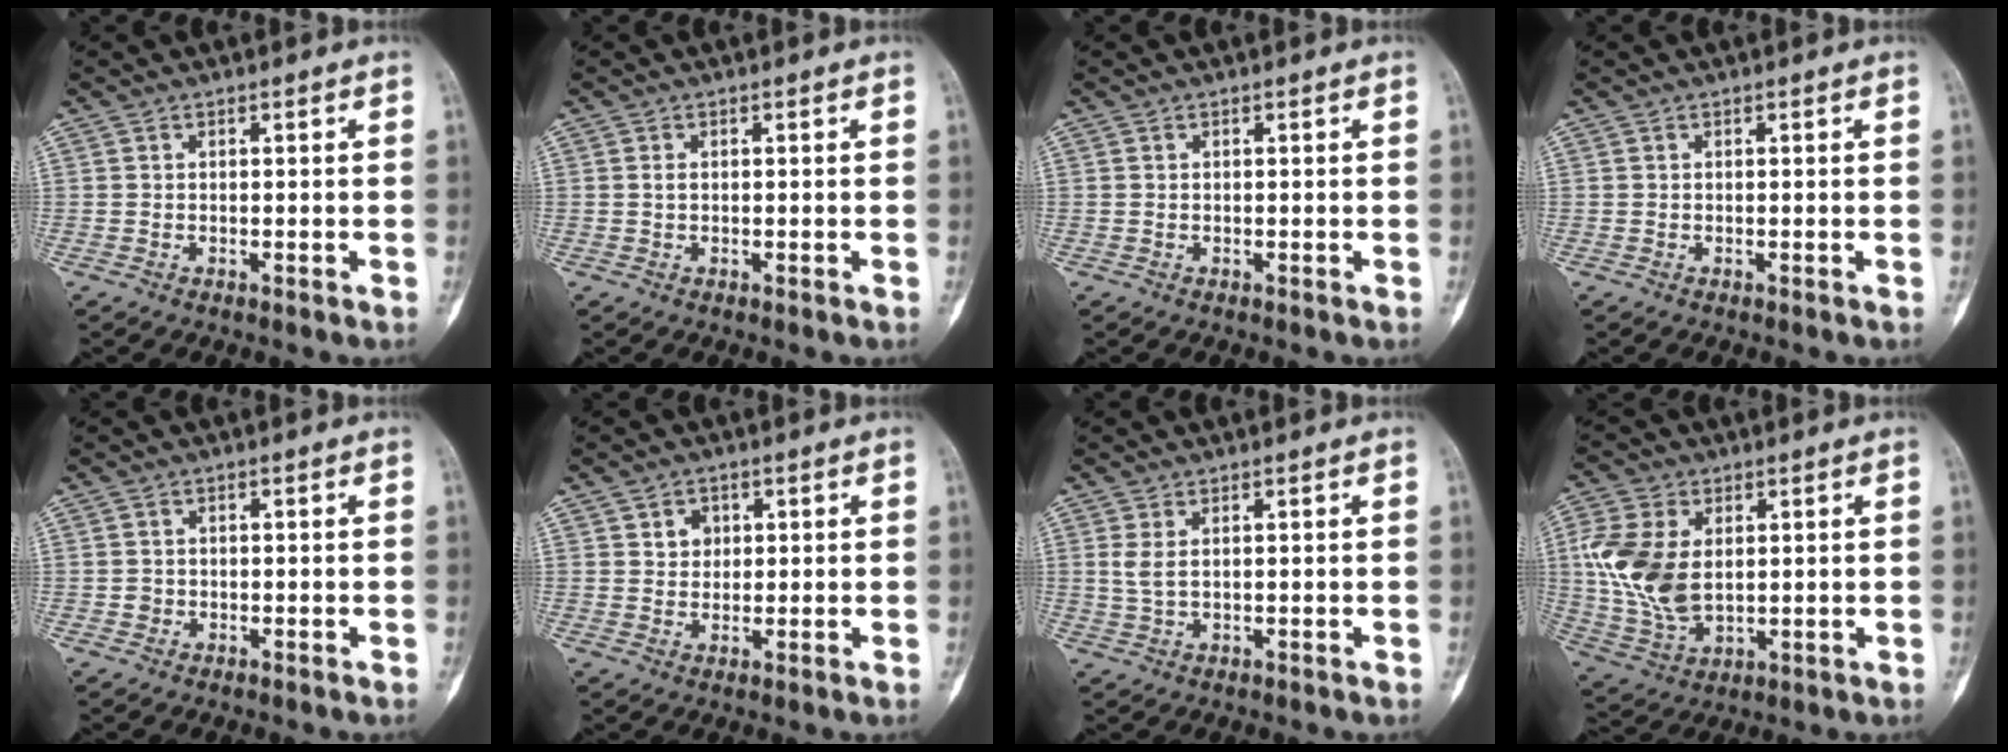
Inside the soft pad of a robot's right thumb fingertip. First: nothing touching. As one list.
[{"total": 0.8, "force": [0.2, 0.5, 0.6], "torque": [-0.011, 0.004, 0.004]}, {"total": 0.0}, {"total": 0.0}, {"total": 1.0, "force": [-0.2, 0.9, 0.2], "torque": [0.002, 0.004, -0.004]}, {"total": 3.1, "force": [1.1, 2.6, 1.2], "torque": [-0.002, -0.004, 0.018]}, {"total": 2.6, "force": [0.8, 1.1, 2.2], "torque": [-0.053, 0.001, 0.025]}, {"total": 14.0, "force": [2.1, 8.9, 10.5], "torque": [-0.218, -0.006, 0.048]}]